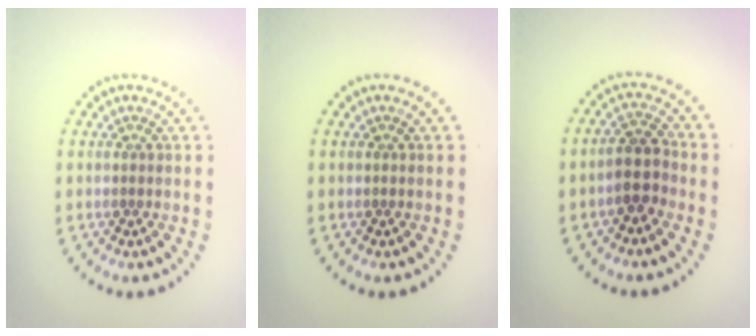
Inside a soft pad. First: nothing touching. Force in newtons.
{"total": 0.0}
{"total": 2.8, "press": 2.5, "slide": 1.3}